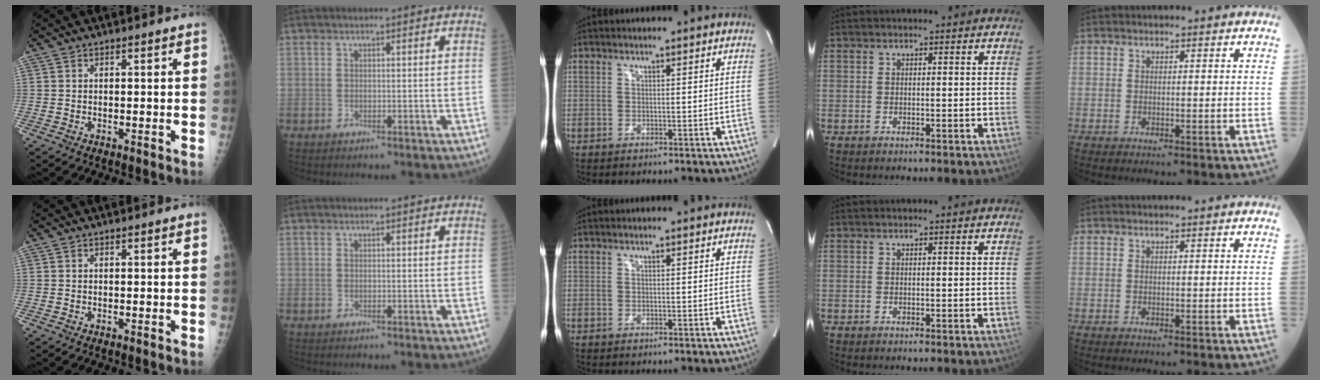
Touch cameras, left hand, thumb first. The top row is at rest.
{}